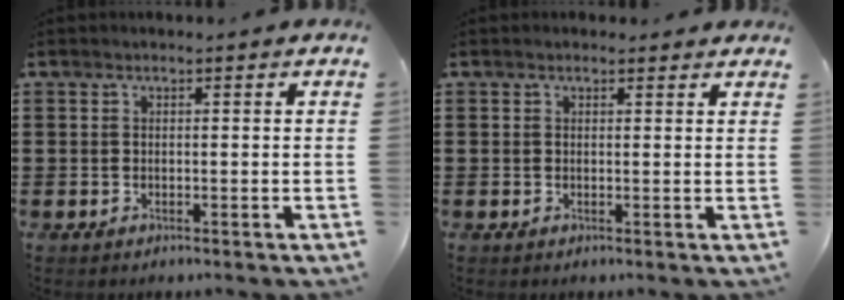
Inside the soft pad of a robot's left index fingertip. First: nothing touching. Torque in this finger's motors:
{"motor_torque": [2.14, 0.00, -0.07, -0.13]}